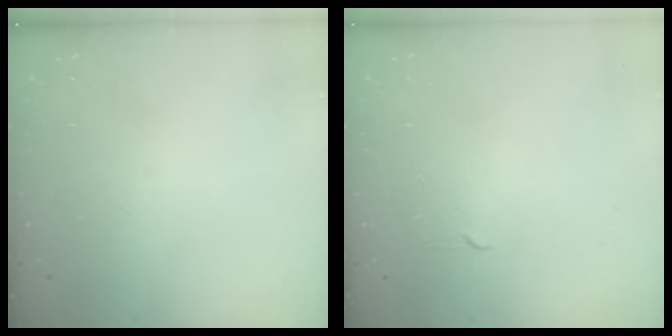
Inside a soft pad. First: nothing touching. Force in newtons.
{"total": 2.3, "press": 2.2, "slide": 0.3}